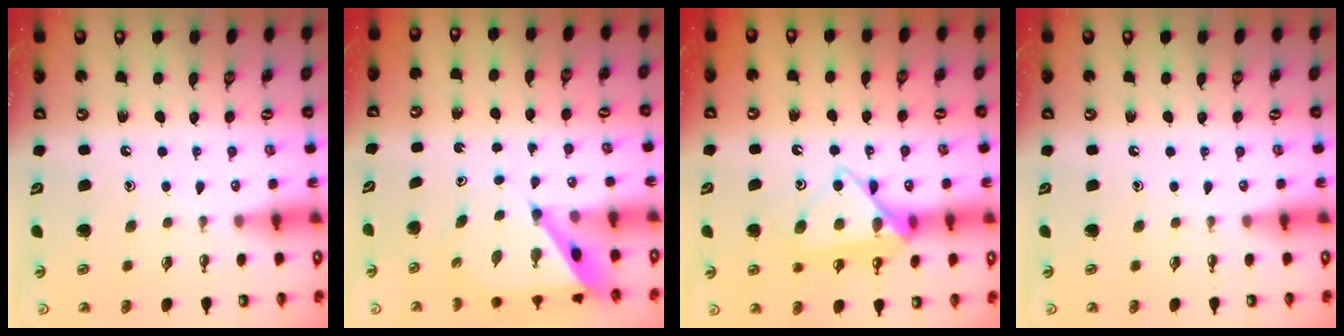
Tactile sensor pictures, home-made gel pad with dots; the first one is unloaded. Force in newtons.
{"total": 6.0, "press": 5.9, "slide": 0.6}
{"total": 16.6, "press": 16.6, "slide": 0.9}
{"total": 0.0}